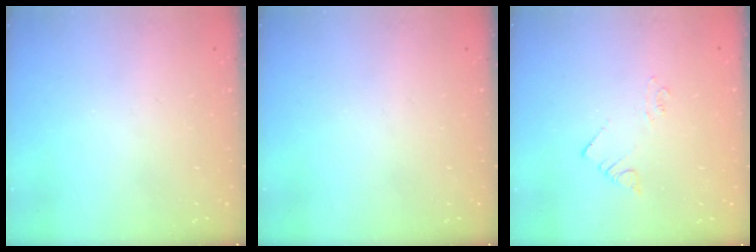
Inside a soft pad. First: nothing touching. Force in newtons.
{"total": 0.0}
{"total": 1.9, "press": 1.9, "slide": 0.1}